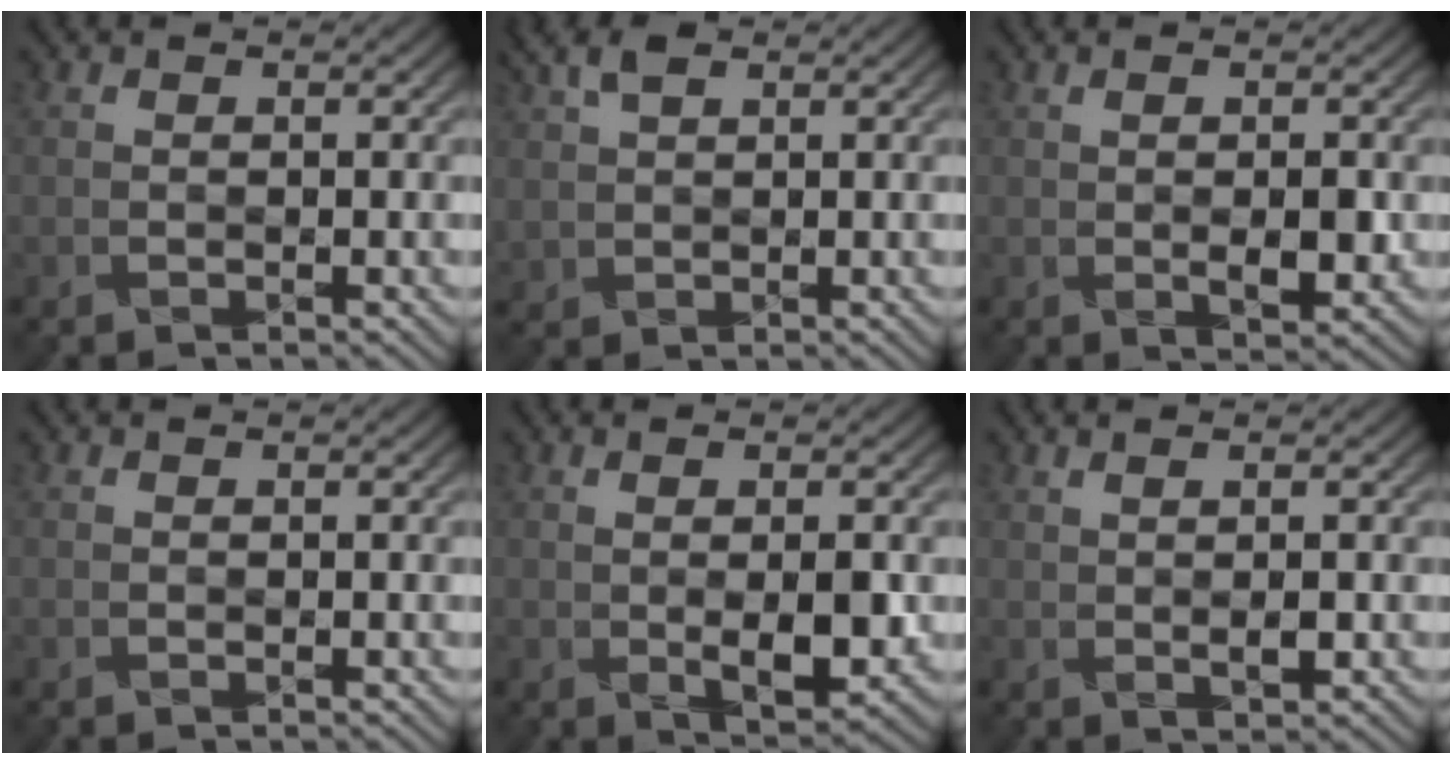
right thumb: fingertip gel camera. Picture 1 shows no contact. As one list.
[{"total": 4.0, "force": [2.6, 2.0, 2.3], "torque": [-0.057, 0.012, 0.056]}, {"total": 2.6, "force": [0.2, 0.8, 2.5], "torque": [-0.048, -0.003, 0.010]}, {"total": 0.0}, {"total": 4.2, "force": [-0.1, 1.0, 4.1], "torque": [-0.073, -0.003, 0.009]}, {"total": 1.7, "force": [0.6, 0.2, 1.6], "torque": [-0.032, 0.003, 0.018]}]